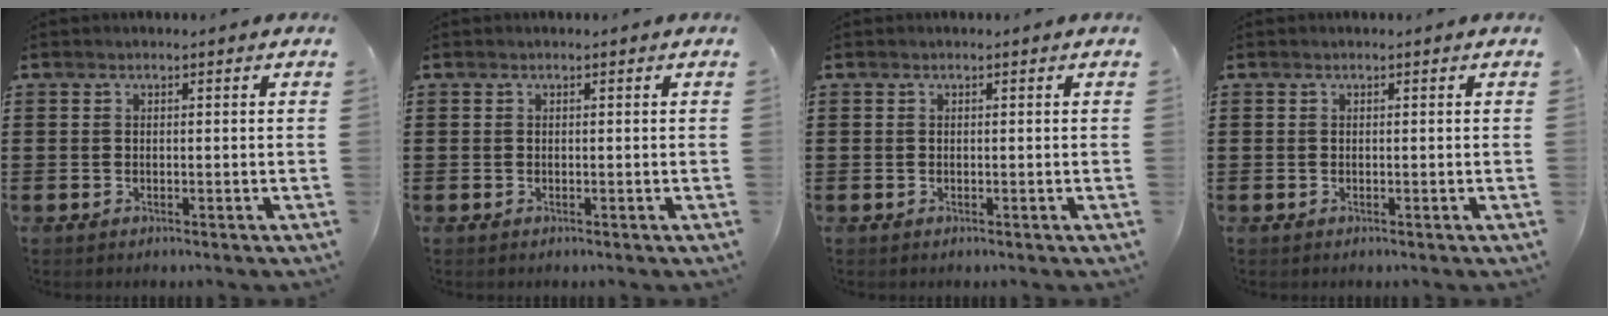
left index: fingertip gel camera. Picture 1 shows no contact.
{"total": 0.0}
{"total": 0.0}
{"total": 0.0}